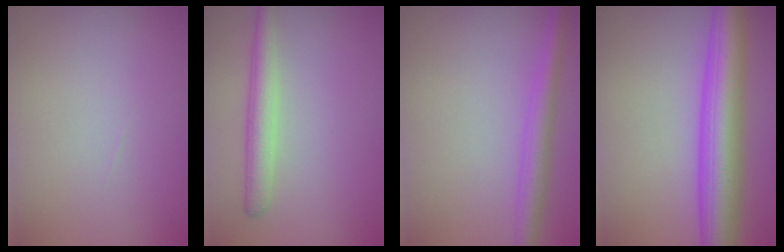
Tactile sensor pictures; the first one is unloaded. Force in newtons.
{"total": 2.8, "press": 2.8, "slide": 0.1}
{"total": 2.9, "press": 2.9, "slide": 0.1}
{"total": 8.1, "press": 8.1, "slide": 0.2}